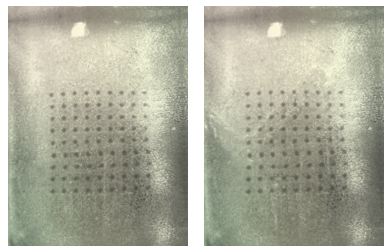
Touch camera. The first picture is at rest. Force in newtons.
{"total": 0.8, "press": 0.8, "slide": 0.2}